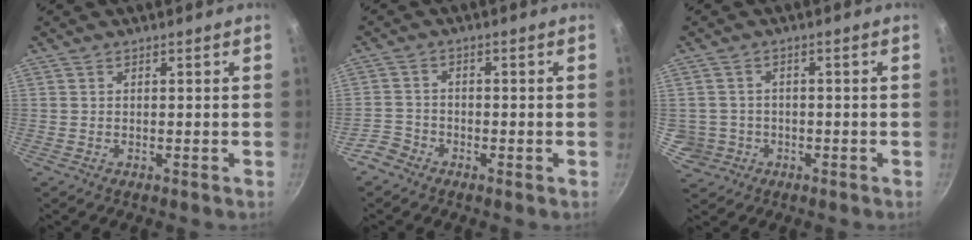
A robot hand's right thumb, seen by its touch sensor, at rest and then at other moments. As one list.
[{"total": 3.3, "force": [-2.4, 2.2, 0.7], "torque": [-0.007, 0.028, -0.048]}, {"total": 4.7, "force": [-0.9, 4.6, 0.9], "torque": [-0.004, 0.015, -0.005]}]